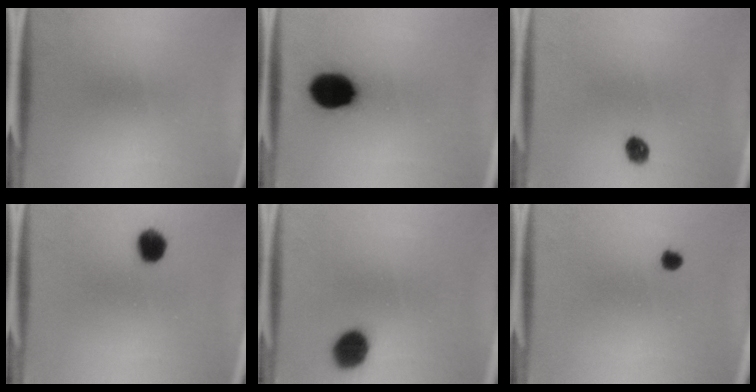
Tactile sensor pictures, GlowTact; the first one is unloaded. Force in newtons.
{"total": 13.4}
{"total": 3.3}
{"total": 6.0}
{"total": 8.1}
{"total": 1.7}